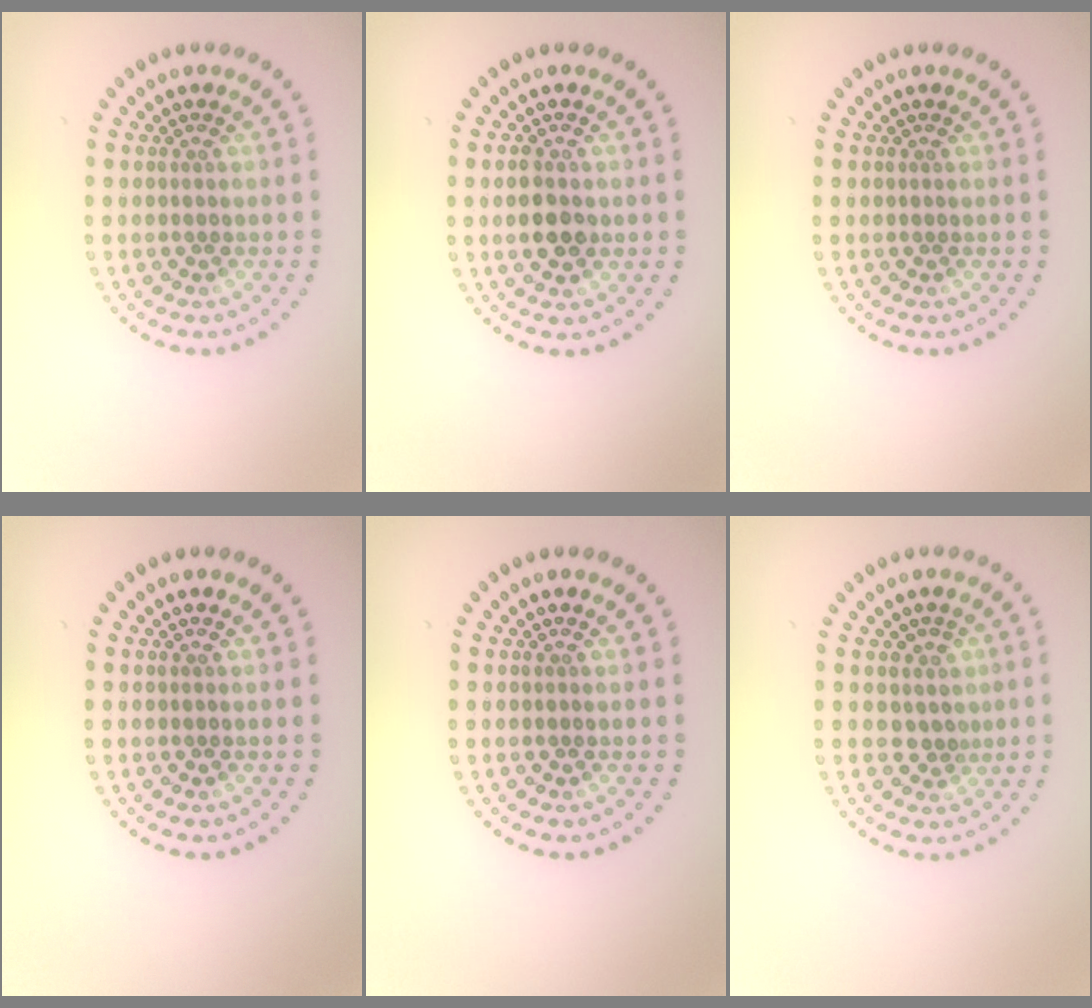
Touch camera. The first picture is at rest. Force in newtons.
{"total": 2.9, "press": 2.9, "slide": 0.2}
{"total": 0.0}
{"total": 0.0}
{"total": 0.0}
{"total": 2.0, "press": 1.6, "slide": 1.2}